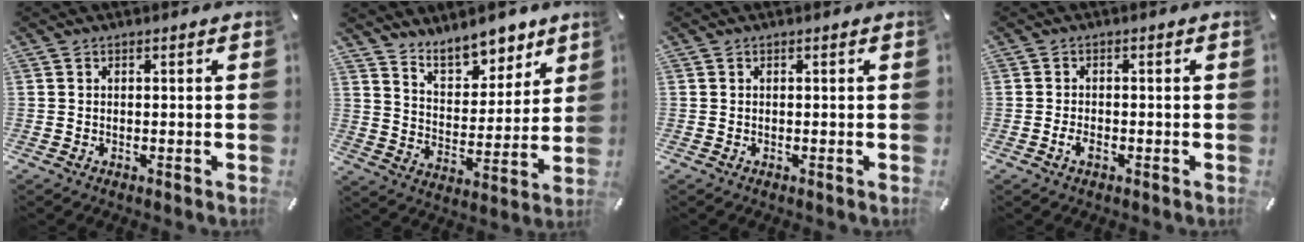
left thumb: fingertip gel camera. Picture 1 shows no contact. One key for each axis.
{"total": 10.6, "fx": 9.4, "fy": 4.5, "fz": 1.7, "tx": -0.031, "ty": -0.080, "tz": 0.173}
{"total": 0.0}
{"total": 2.2, "fx": -1.1, "fy": 1.0, "fz": 1.6, "tx": -0.036, "ty": 0.000, "tz": -0.021}